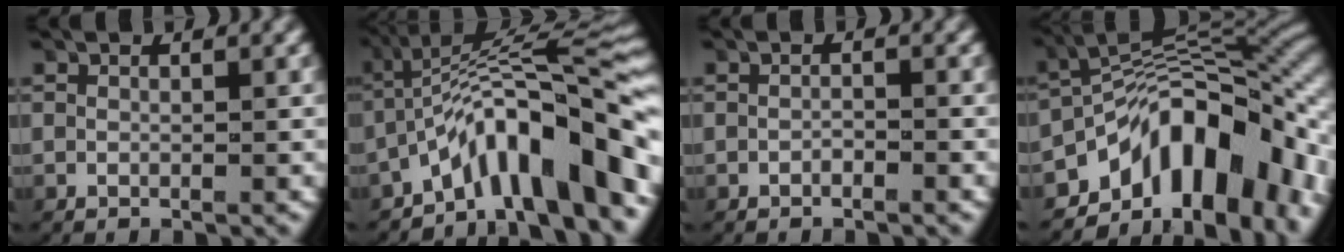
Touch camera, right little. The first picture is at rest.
{"total": 9.5, "force": [-1.9, 4.2, 8.3], "torque": [-0.138, -0.002, -0.024]}
{"total": 0.8, "force": [-0.7, 0.0, 0.2], "torque": [-0.009, 0.000, -0.014]}
{"total": 14.0, "force": [-4.0, 7.9, 10.9], "torque": [-0.165, -0.002, -0.057]}